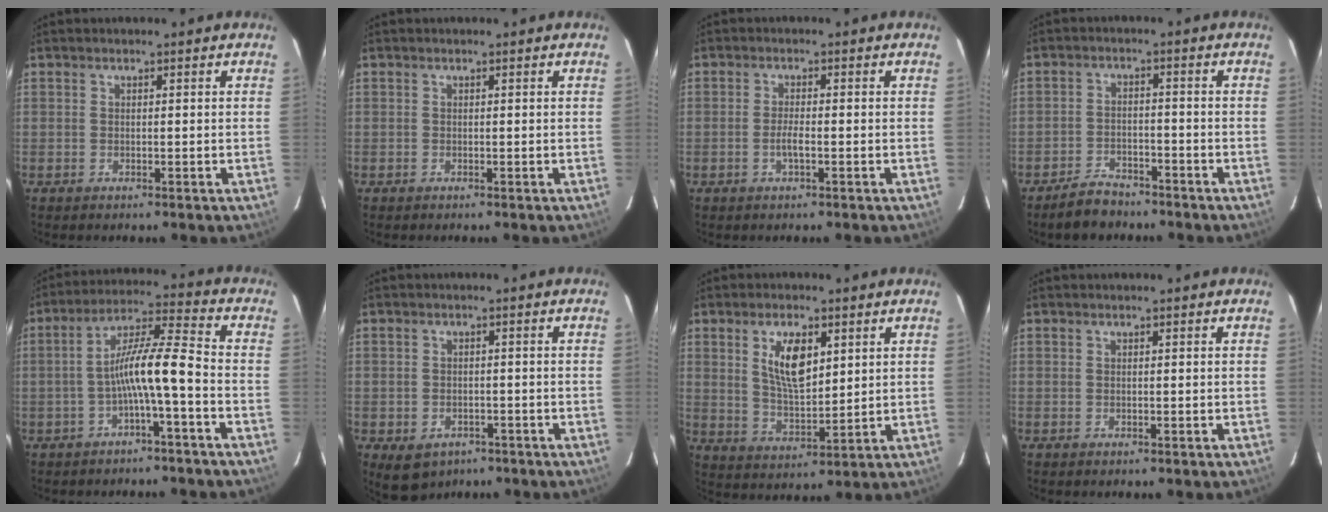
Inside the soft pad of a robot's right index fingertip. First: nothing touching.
{"total": 0.0}
{"total": 2.3, "force": [-0.9, 0.3, 2.2], "torque": [-0.043, 0.001, -0.017]}
{"total": 5.6, "force": [-4.7, 2.7, 1.5], "torque": [-0.051, 0.012, -0.074]}
{"total": 8.7, "force": [-3.3, 0.2, 8.1], "torque": [-0.168, 0.017, -0.059]}
{"total": 6.1, "force": [-3.4, 4.4, 2.5], "torque": [-0.048, -0.001, -0.036]}
{"total": 8.9, "force": [3.3, 4.0, 7.2], "torque": [-0.131, 0.001, 0.069]}
{"total": 0.0}